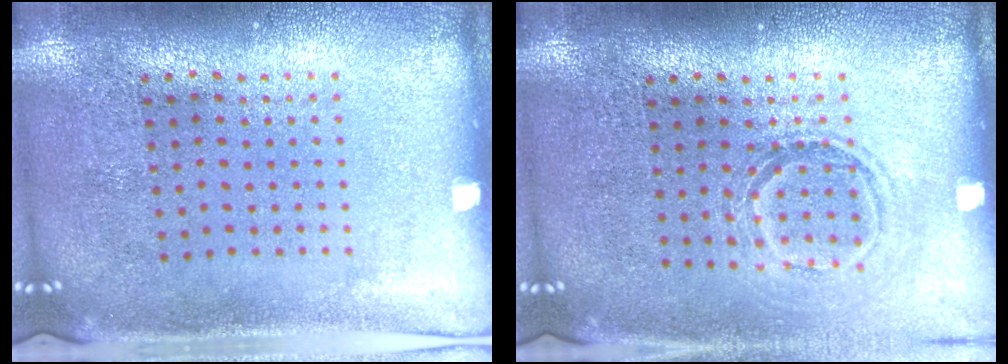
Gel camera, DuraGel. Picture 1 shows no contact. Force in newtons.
{"total": 1.3, "press": 1.1, "slide": 0.7}